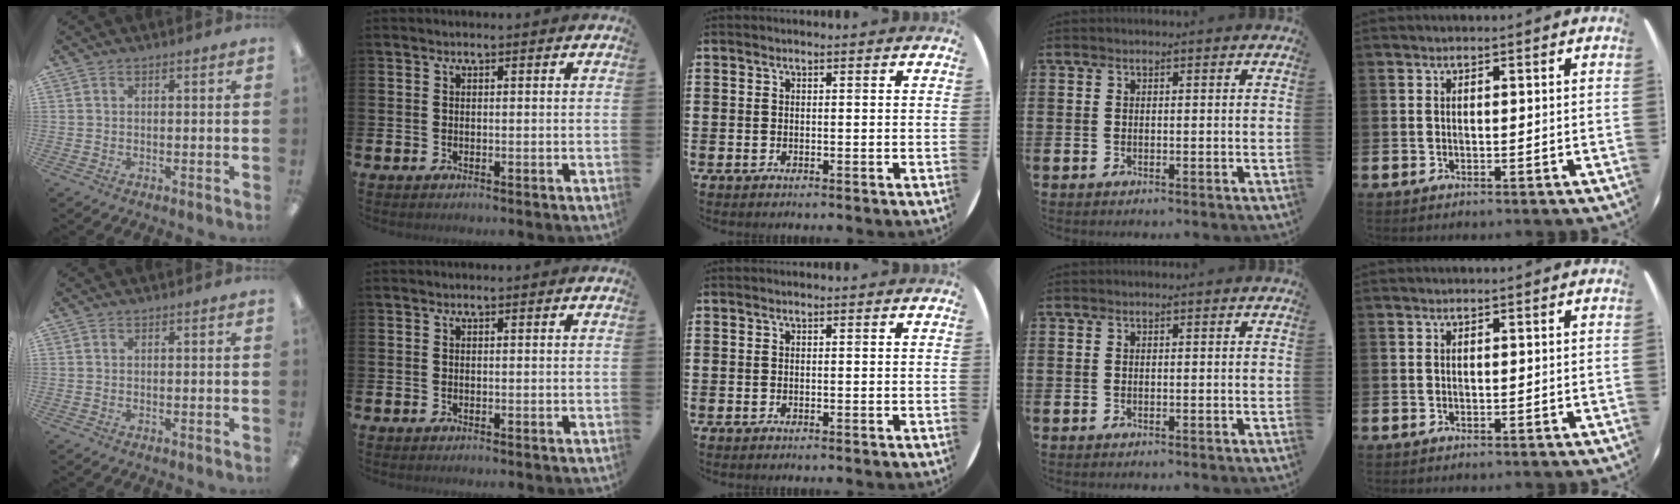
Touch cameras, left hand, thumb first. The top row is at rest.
{}